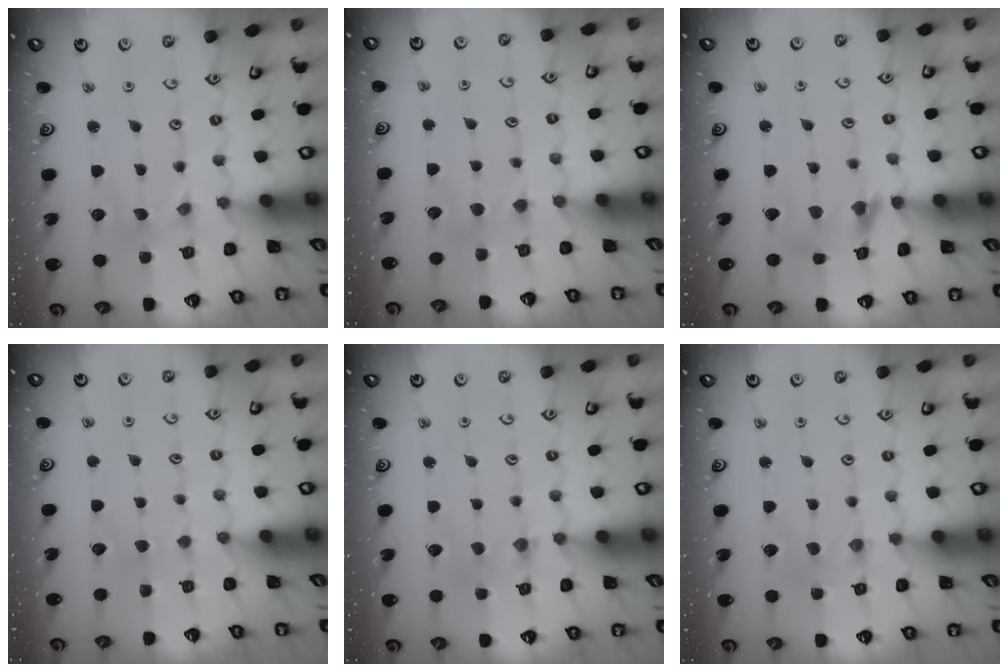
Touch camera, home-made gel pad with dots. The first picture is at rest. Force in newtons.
{"total": 4.5, "press": 4.5, "slide": 0.7}
{"total": 7.2, "press": 7.2, "slide": 0.7}
{"total": 2.2, "press": 2.2, "slide": 0.4}
{"total": 1.3, "press": 1.3, "slide": 0.3}
{"total": 2.2, "press": 2.2, "slide": 0.4}